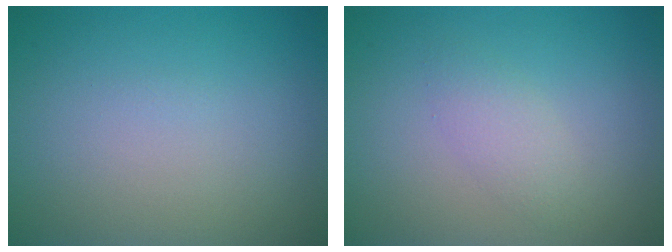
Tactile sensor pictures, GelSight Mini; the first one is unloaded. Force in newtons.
{"total": 1.8, "press": 1.8, "slide": 0.0}